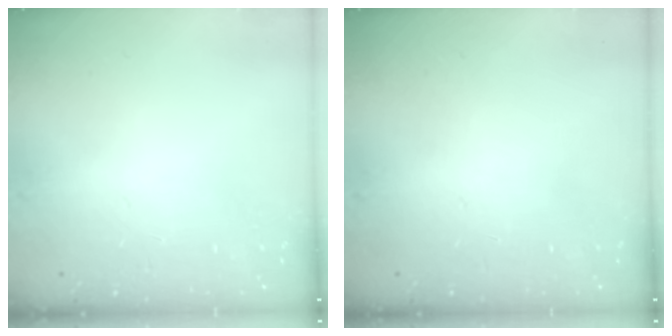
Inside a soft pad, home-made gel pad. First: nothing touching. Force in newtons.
{"total": 0.0}